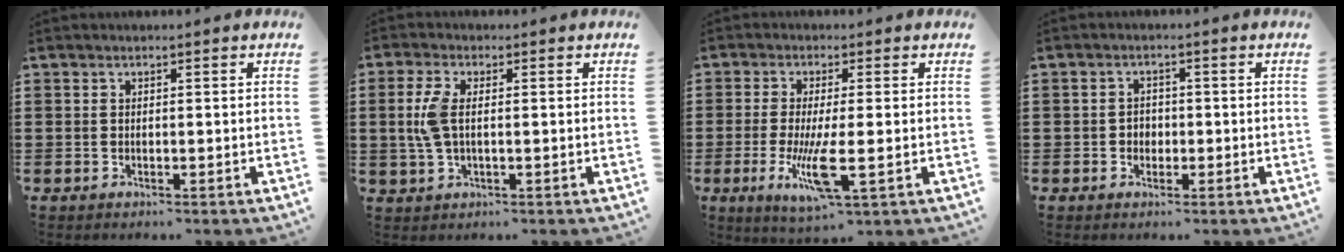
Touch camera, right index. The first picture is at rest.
{"total": 4.7, "force": [0.2, 2.1, 4.2], "torque": [-0.112, -0.003, -0.006]}
{"total": 8.3, "force": [-2.0, 1.5, 7.9], "torque": [-0.170, -0.027, -0.038]}
{"total": 1.6, "force": [-0.5, 1.4, 0.6], "torque": [-0.015, 0.003, -0.012]}